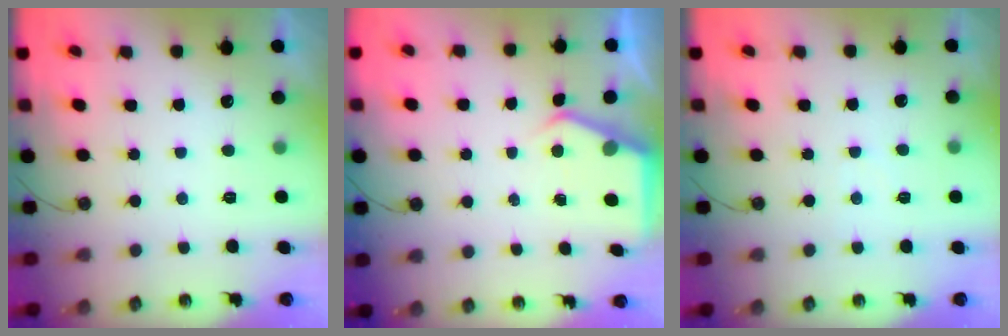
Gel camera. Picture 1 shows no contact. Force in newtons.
{"total": 4.7, "press": 4.7, "slide": 0.4}
{"total": 1.9, "press": 1.9, "slide": 0.3}